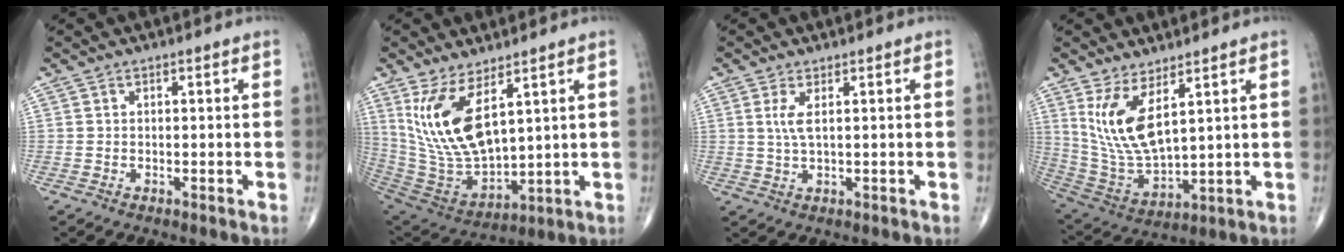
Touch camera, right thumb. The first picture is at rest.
{"total": 15.7, "force": [6.6, 6.7, 12.6], "torque": [-0.239, -0.036, 0.151]}
{"total": 3.1, "force": [1.0, 0.7, 2.8], "torque": [-0.066, -0.003, 0.025]}
{"total": 12.5, "force": [5.2, 4.8, 10.3], "torque": [-0.203, -0.040, 0.122]}